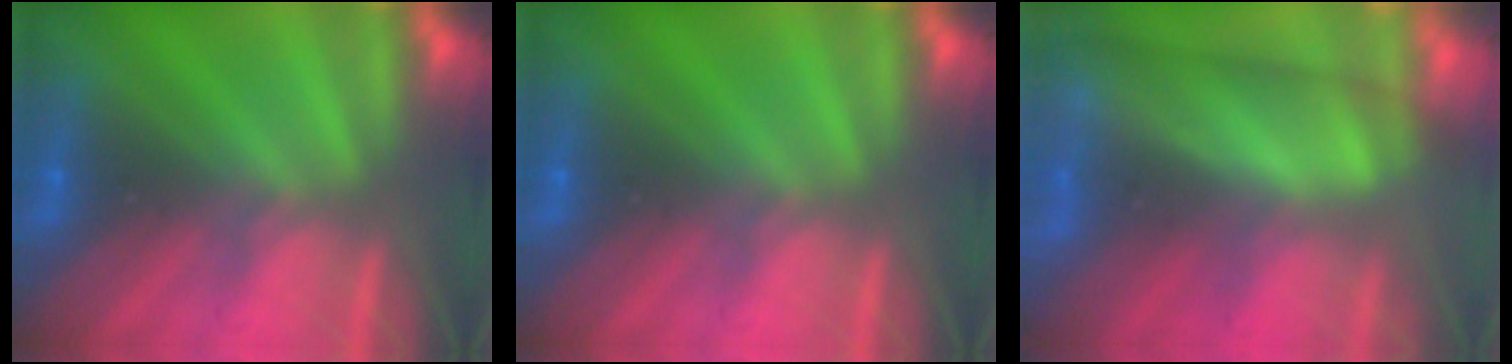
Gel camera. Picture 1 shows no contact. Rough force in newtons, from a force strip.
{"total": 0.0}
{"total": 4.2}